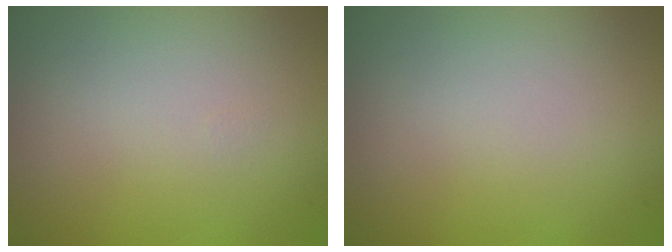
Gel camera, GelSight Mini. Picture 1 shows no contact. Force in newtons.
{"total": 0.0}